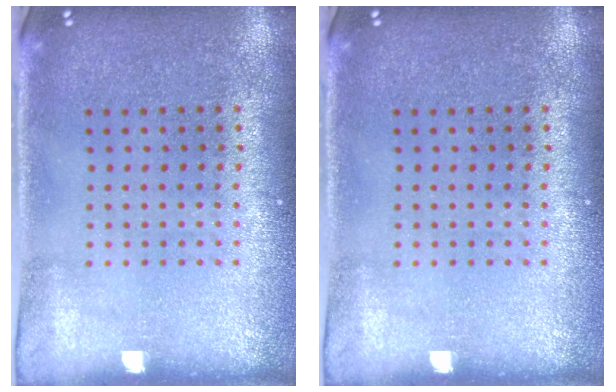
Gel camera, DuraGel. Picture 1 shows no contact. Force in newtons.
{"total": 0.0}